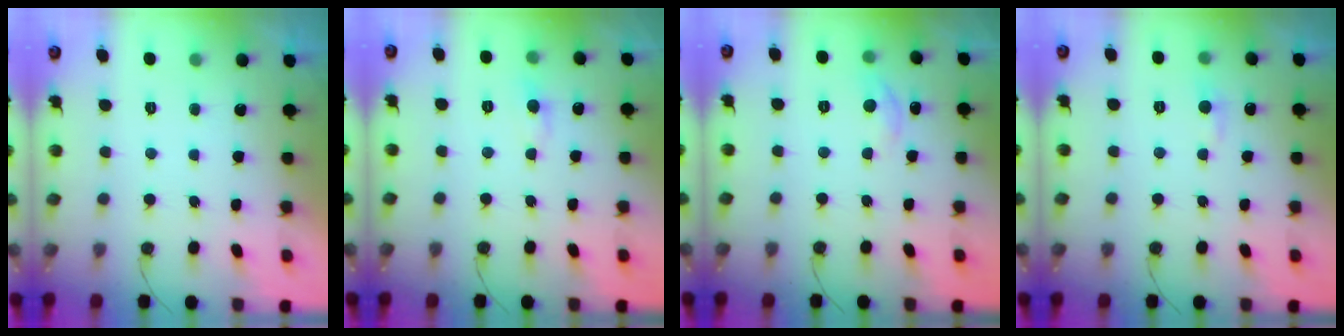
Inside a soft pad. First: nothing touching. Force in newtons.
{"total": 4.9, "press": 4.9, "slide": 0.6}
{"total": 5.9, "press": 5.9, "slide": 0.7}
{"total": 3.8, "press": 3.8, "slide": 0.5}